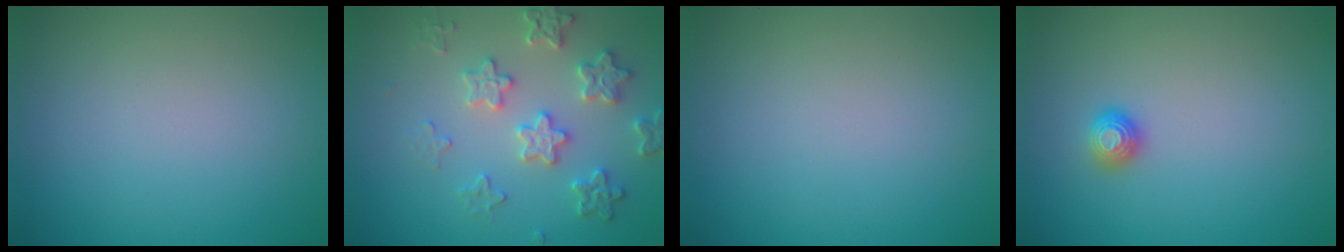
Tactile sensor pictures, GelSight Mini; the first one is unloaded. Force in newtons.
{"total": 3.6, "press": 3.6, "slide": 0.8}
{"total": 0.0}
{"total": 1.2, "press": 1.1, "slide": 0.4}